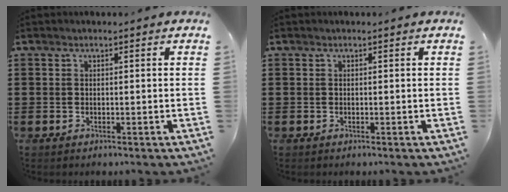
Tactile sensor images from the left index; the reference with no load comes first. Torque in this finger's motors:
{"motor_torque": [0.00, 0.00, 0.00, 0.00]}